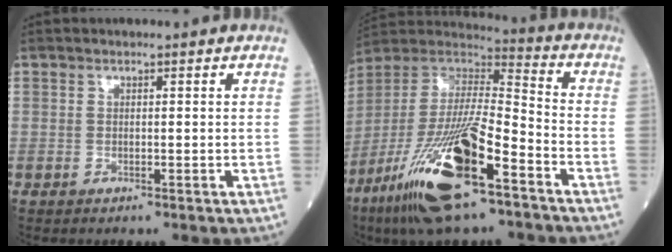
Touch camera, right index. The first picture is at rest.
{"total": 21.9, "force": [-11.8, 3.7, 18.1], "torque": [-0.373, -0.049, -0.221]}